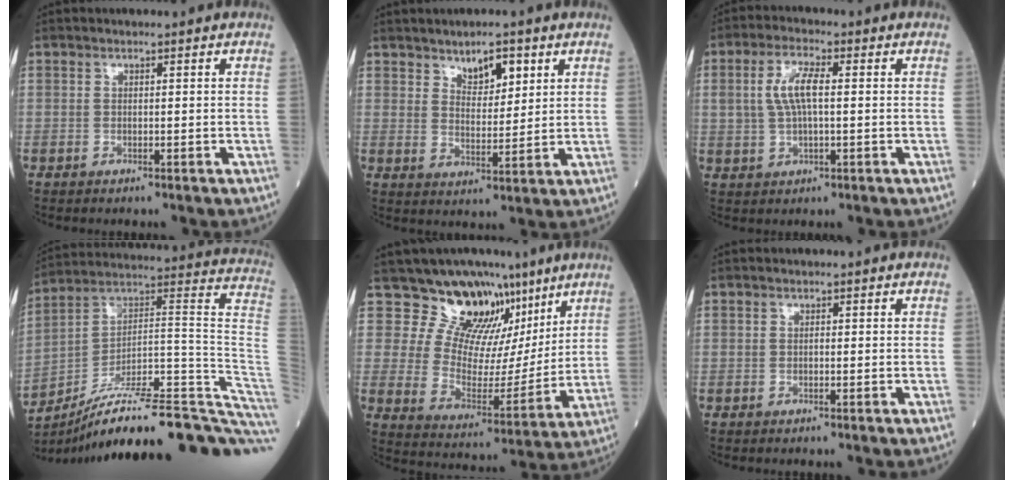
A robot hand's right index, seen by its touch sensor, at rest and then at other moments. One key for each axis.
{"total": 5.5, "fx": 3.3, "fy": 2.3, "fz": 3.7, "tx": -0.060, "ty": 0.001, "tz": 0.057}
{"total": 6.0, "fx": 0.9, "fy": 1.9, "fz": 5.7, "tx": -0.124, "ty": 0.010, "tz": 0.020}
{"total": 30.5, "fx": -23.2, "fy": 2.5, "fz": 19.6, "tx": -0.168, "ty": 0.025, "tz": -0.340}
{"total": 13.7, "fx": 9.8, "fy": 7.4, "fz": 6.2, "tx": -0.098, "ty": -0.001, "tz": 0.161}
{"total": 0.0}